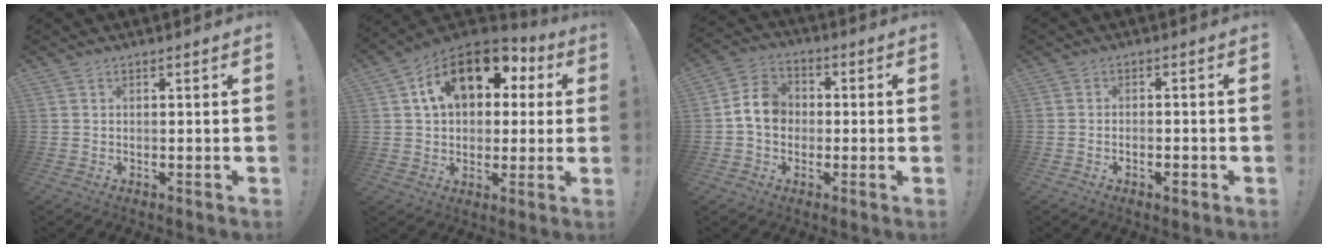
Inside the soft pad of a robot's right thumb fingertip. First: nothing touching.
{"total": 18.0, "force": [7.1, 11.3, 12.0], "torque": [-0.183, -0.018, 0.125]}
{"total": 9.4, "force": [-0.3, 7.8, 5.2], "torque": [-0.084, 0.020, 0.002]}
{"total": 2.3, "force": [-1.3, 0.8, 1.6], "torque": [-0.014, 0.004, -0.023]}